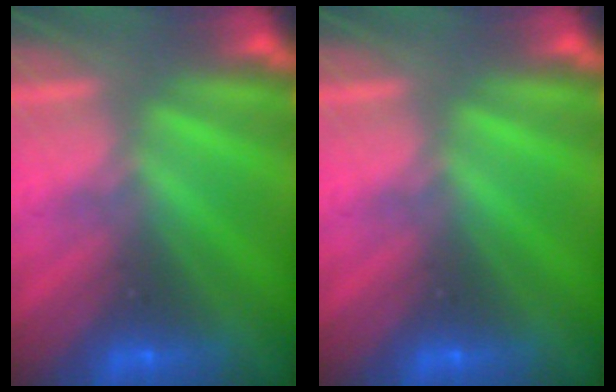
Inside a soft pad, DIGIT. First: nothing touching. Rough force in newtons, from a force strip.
{"total": 0.0}